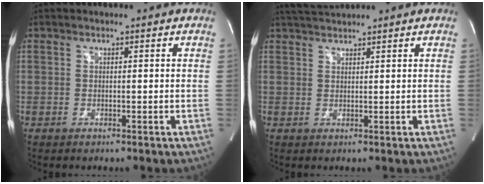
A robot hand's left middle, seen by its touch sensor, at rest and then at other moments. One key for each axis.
{"total": 2.9, "fx": 2.9, "fy": -0.3, "fz": 0.5, "tx": -0.015, "ty": 0.016, "tz": 0.059}